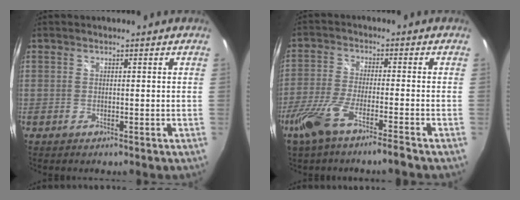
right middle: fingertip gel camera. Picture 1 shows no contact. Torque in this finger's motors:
{"motor_torque": [1.11, -1.00, 0.57, 0.17]}